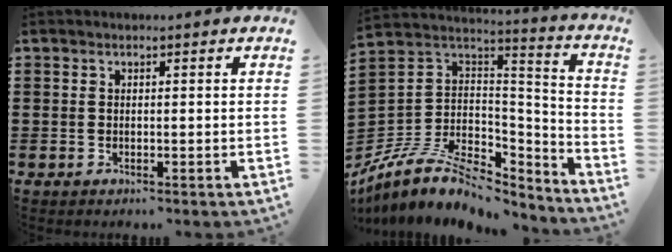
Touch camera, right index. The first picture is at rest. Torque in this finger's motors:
{"motor_torque": [0.03, -0.04, -0.93, -0.21]}